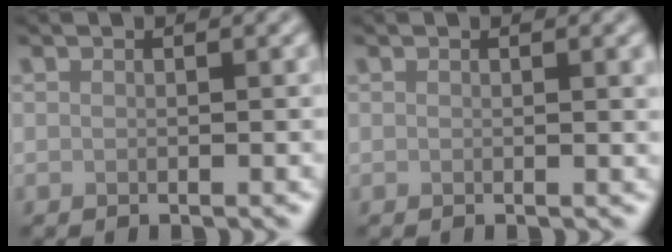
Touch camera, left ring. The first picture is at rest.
{"total": 1.0, "force": [0.3, 0.2, 0.9], "torque": [-0.006, 0.001, 0.003]}